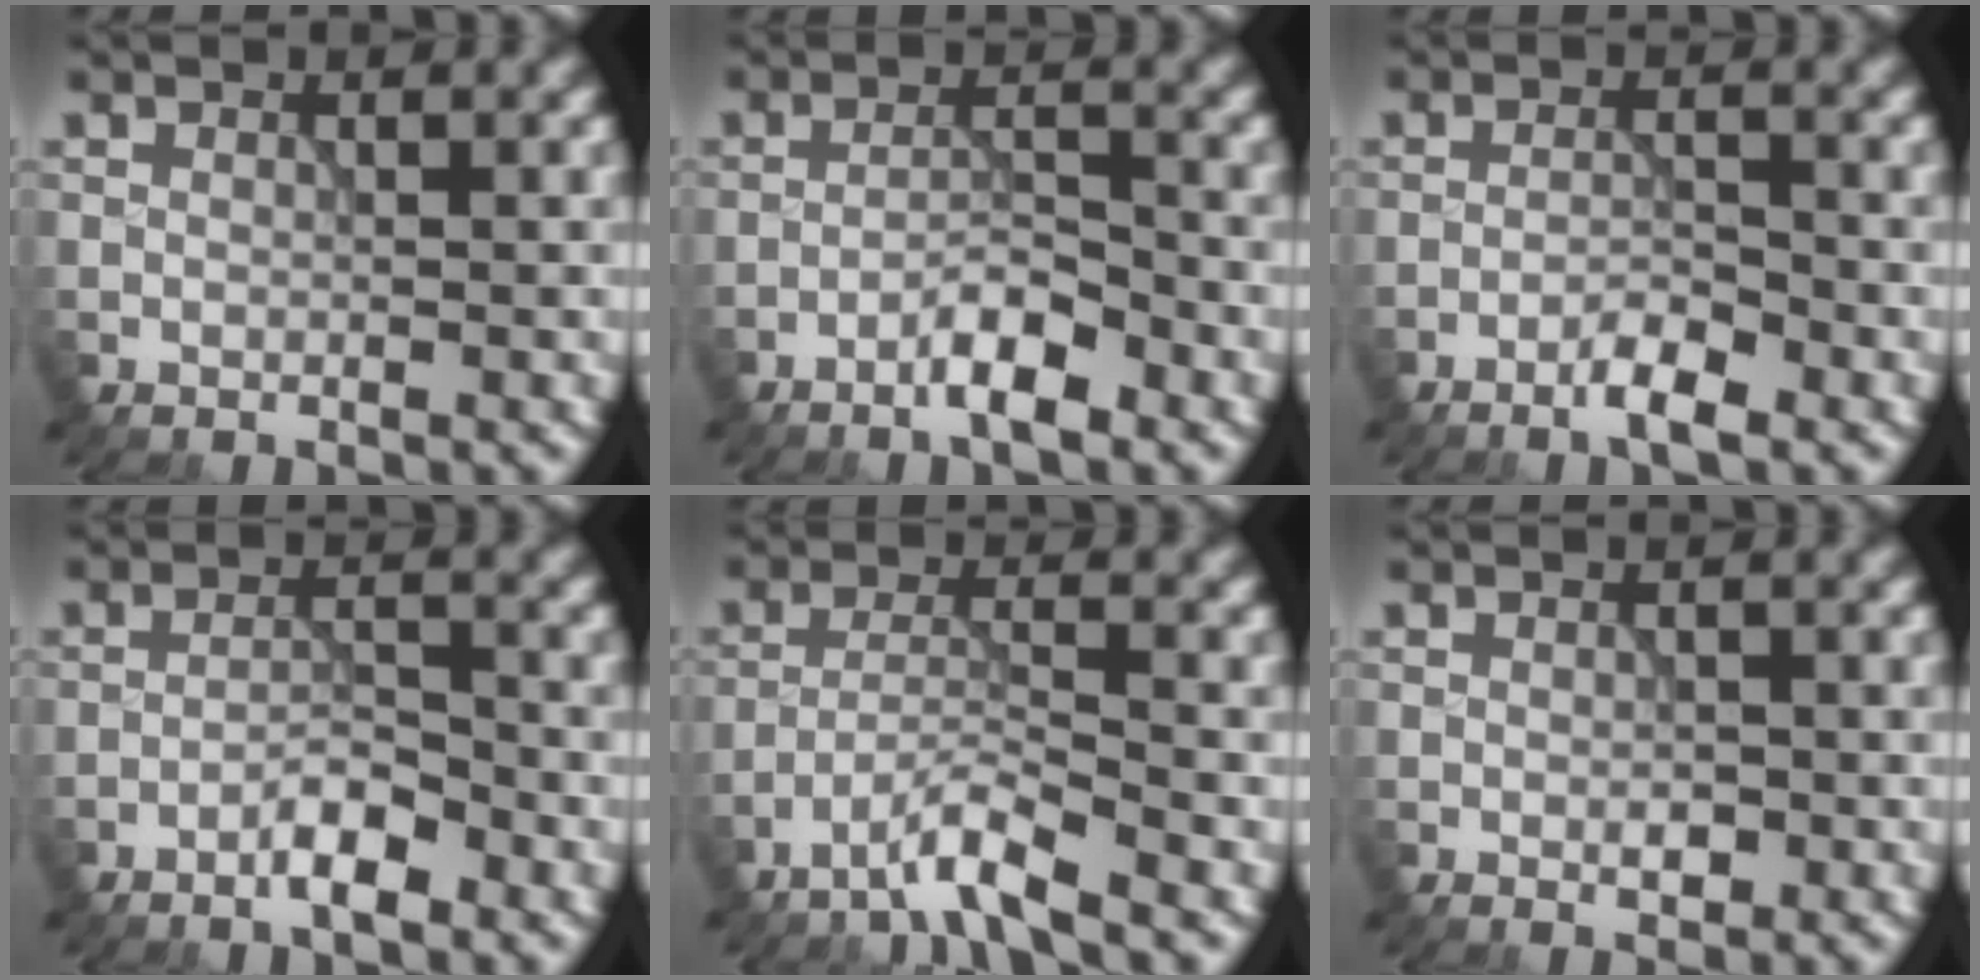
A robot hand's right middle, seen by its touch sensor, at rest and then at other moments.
{"total": 3.3, "force": [-2.2, 0.6, 2.3], "torque": [-0.040, 0.009, -0.045]}
{"total": 2.5, "force": [-1.7, 0.4, 1.7], "torque": [-0.030, 0.005, -0.034]}
{"total": 2.8, "force": [-1.9, 0.5, 2.0], "torque": [-0.034, 0.008, -0.037]}
{"total": 3.3, "force": [-2.5, -0.1, 2.1], "torque": [-0.037, 0.009, -0.061]}
{"total": 1.2, "force": [-0.4, 0.6, 0.9], "torque": [-0.015, 0.001, -0.005]}